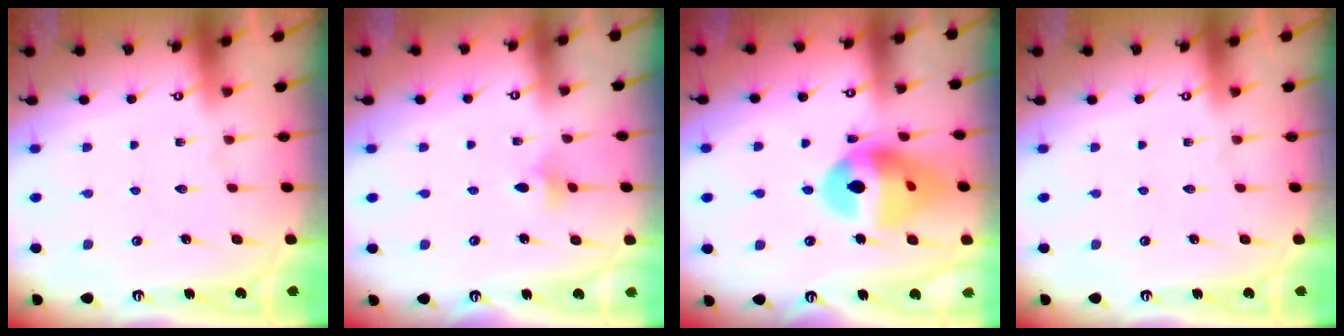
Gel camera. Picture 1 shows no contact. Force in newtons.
{"total": 3.1, "press": 3.1, "slide": 0.6}
{"total": 17.3, "press": 17.2, "slide": 1.9}
{"total": 0.0}